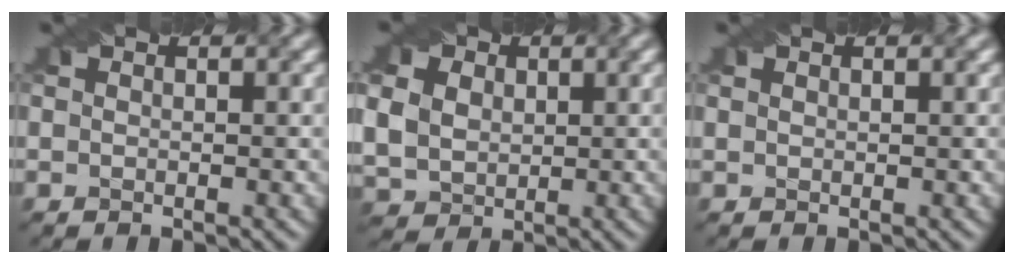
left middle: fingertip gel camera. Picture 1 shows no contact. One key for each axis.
{"total": 9.0, "fx": 3.0, "fy": 7.0, "fz": 4.8, "tx": -0.109, "ty": 0.028, "tz": 0.040}
{"total": 0.8, "fx": 0.7, "fy": 0.3, "fz": 0.5, "tx": -0.006, "ty": -0.004, "tz": 0.008}